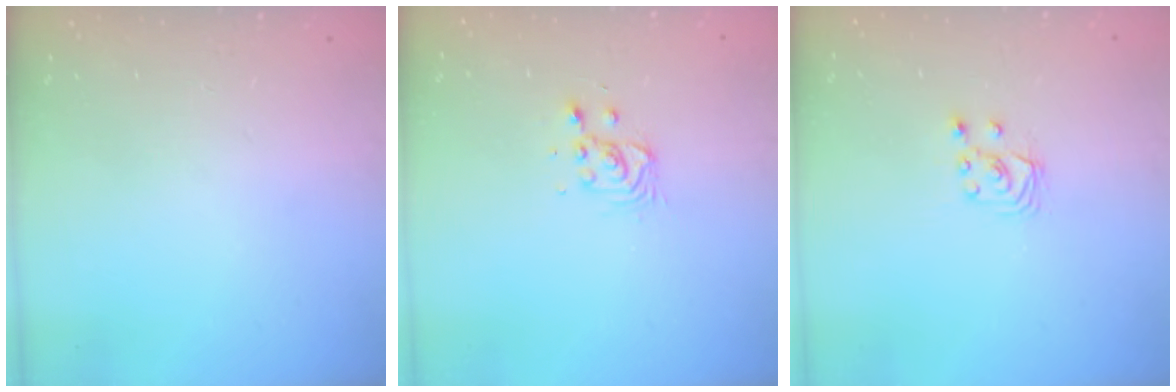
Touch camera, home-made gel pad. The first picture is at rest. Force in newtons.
{"total": 3.4, "press": 3.4, "slide": 0.4}
{"total": 3.5, "press": 3.5, "slide": 0.4}